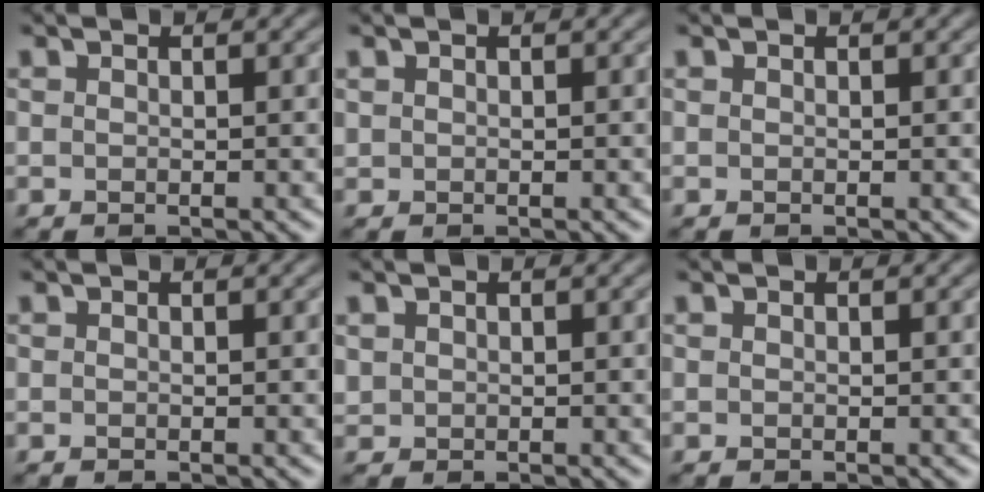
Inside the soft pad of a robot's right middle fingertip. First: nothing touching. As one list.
[{"total": 0.0}, {"total": 0.0}, {"total": 0.0}, {"total": 0.7, "force": [0.4, 0.5, 0.1], "torque": [-0.005, -0.002, 0.013]}, {"total": 0.0}]